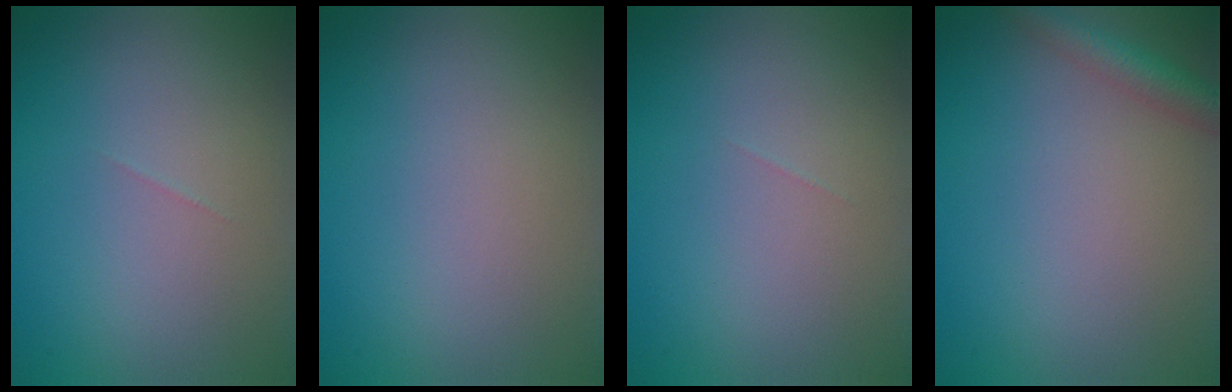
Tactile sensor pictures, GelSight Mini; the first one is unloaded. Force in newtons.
{"total": 0.0}
{"total": 0.0}
{"total": 2.6, "press": 2.6, "slide": 0.1}